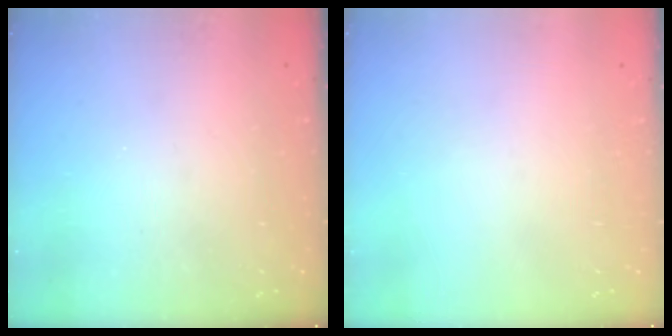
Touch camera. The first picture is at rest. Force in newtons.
{"total": 0.0}